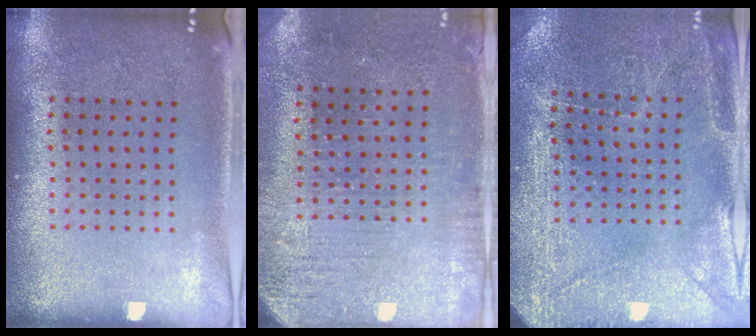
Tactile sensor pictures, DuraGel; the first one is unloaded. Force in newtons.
{"total": 3.1, "press": 2.7, "slide": 1.5}
{"total": 2.8, "press": 2.8, "slide": 0.4}